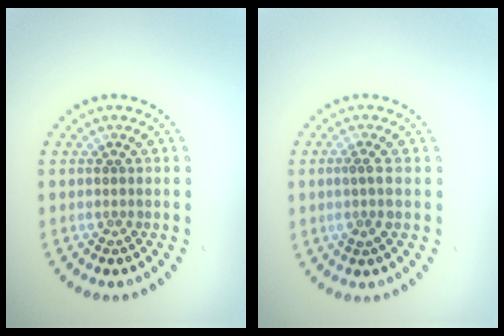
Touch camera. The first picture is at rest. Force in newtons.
{"total": 1.4, "press": 1.2, "slide": 0.8}